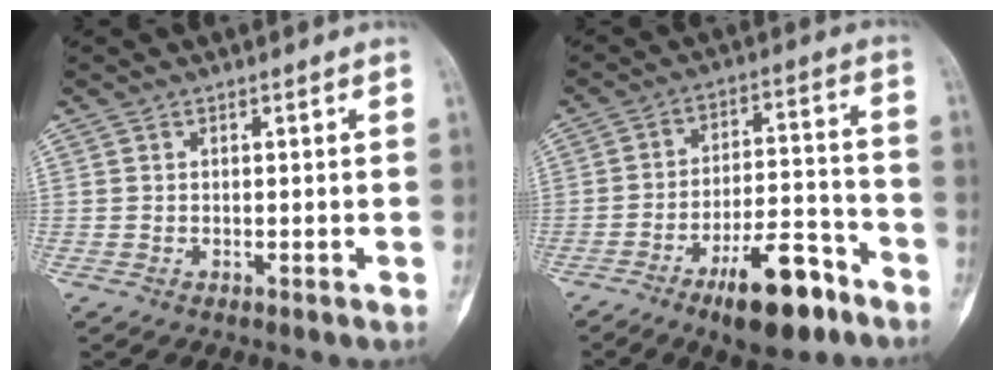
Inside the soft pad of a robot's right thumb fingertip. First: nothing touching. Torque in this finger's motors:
{"motor_torque": [2.39, 0.84, 1.02, -1.29, 0.32]}